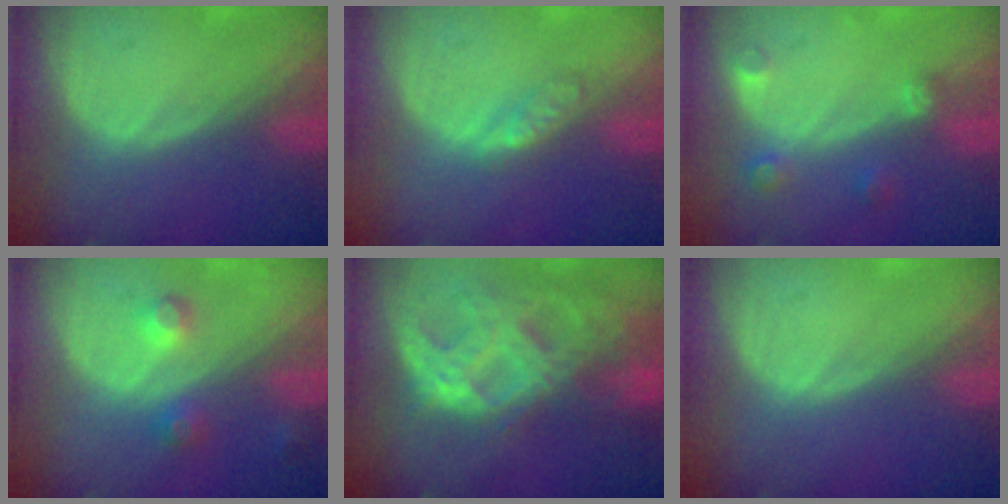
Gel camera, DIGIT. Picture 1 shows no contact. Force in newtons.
{"total": 2.7, "press": 2.7, "slide": 0.3}
{"total": 3.0, "press": 2.9, "slide": 0.6}
{"total": 3.7, "press": 3.7, "slide": 0.4}
{"total": 11.2, "press": 9.4, "slide": 6.0}
{"total": 0.0}